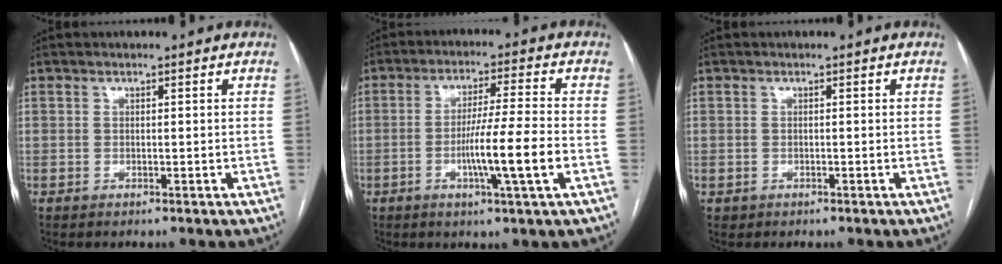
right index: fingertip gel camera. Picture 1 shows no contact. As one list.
[{"total": 9.6, "force": [-2.7, -0.9, 9.2], "torque": [-0.163, -0.009, -0.048]}, {"total": 0.6, "force": [-0.2, 0.5, 0.0], "torque": [-0.004, 0.005, -0.004]}]